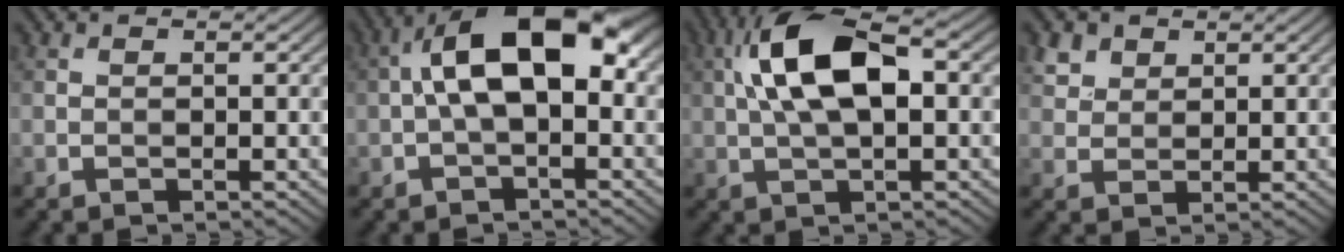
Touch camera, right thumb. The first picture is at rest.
{"total": 10.8, "force": [0.5, 5.1, 9.5], "torque": [-0.162, 0.024, 0.001]}
{"total": 10.8, "force": [1.9, 4.6, 9.6], "torque": [-0.193, 0.020, 0.028]}
{"total": 3.1, "force": [2.0, 2.2, 1.0], "torque": [-0.034, -0.004, 0.051]}